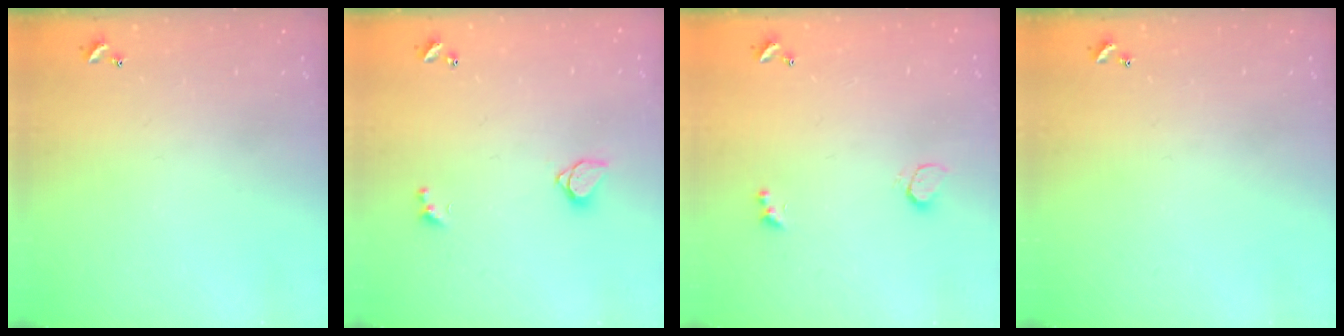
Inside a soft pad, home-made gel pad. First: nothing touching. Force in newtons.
{"total": 1.5, "press": 1.5, "slide": 0.4}
{"total": 2.1, "press": 1.8, "slide": 1.2}
{"total": 0.0}